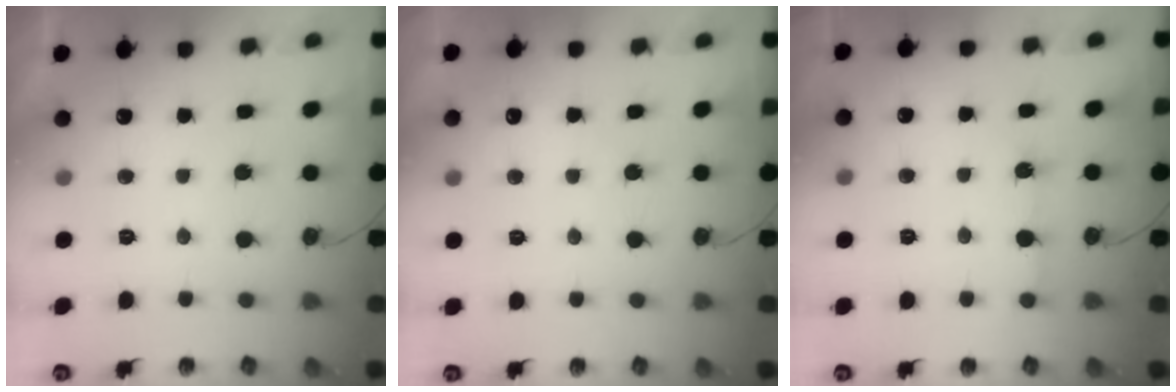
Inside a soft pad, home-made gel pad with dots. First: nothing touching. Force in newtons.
{"total": 3.4, "press": 3.4, "slide": 0.3}
{"total": 3.8, "press": 3.8, "slide": 0.5}